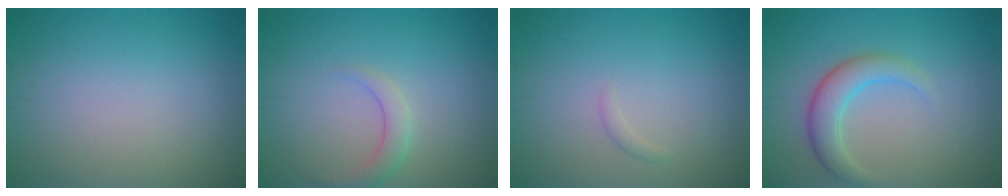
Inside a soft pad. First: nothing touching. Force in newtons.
{"total": 1.8, "press": 1.8, "slide": 0.1}
{"total": 0.6, "press": 0.6, "slide": 0.1}
{"total": 3.5, "press": 3.5, "slide": 0.2}